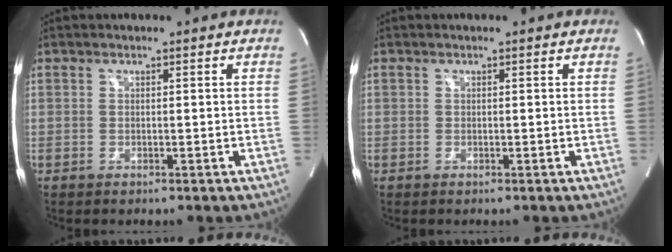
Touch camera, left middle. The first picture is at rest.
{"total": 0.0}